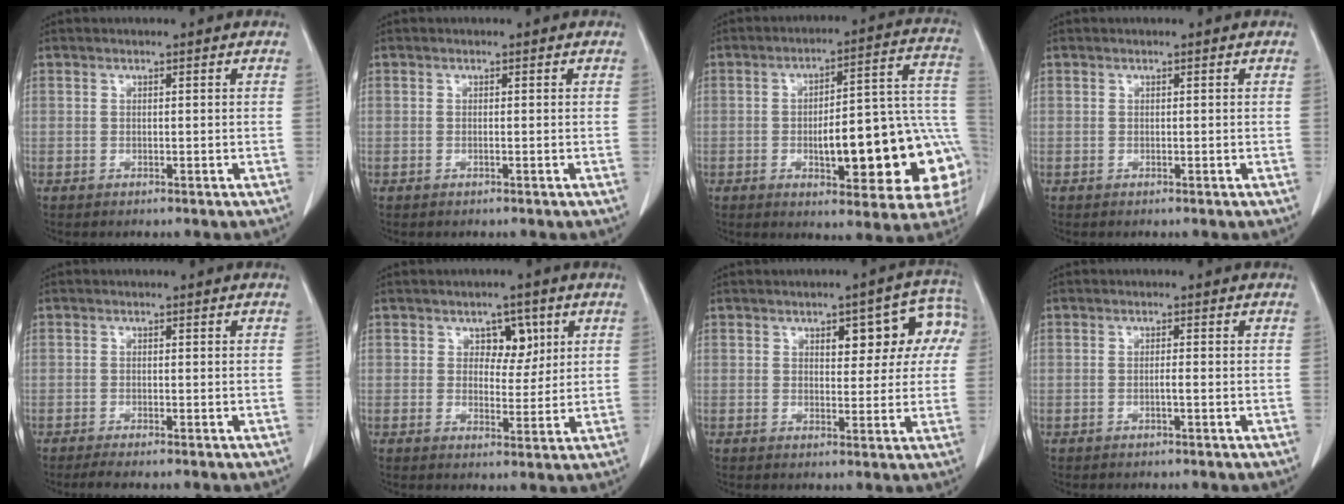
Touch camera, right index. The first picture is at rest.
{"total": 0.0}
{"total": 20.5, "force": [-4.6, 5.4, 19.3], "torque": [-0.173, 0.040, -0.047]}
{"total": 0.0}
{"total": 2.5, "force": [-2.1, 0.0, 1.4], "torque": [-0.021, -0.005, -0.031]}
{"total": 4.5, "force": [1.9, 2.9, 2.8], "torque": [-0.030, 0.006, 0.030]}
{"total": 8.5, "force": [2.8, 4.1, 6.9], "torque": [-0.067, 0.033, 0.032]}
{"total": 0.9, "force": [-0.4, -0.1, 0.8], "torque": [-0.013, 0.001, -0.008]}